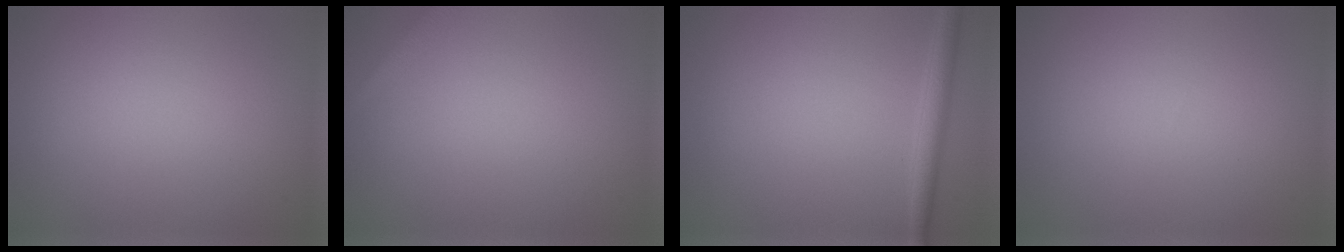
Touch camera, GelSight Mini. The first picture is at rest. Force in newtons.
{"total": 1.6, "press": 1.6, "slide": 0.1}
{"total": 2.0, "press": 2.0, "slide": 0.1}
{"total": 0.0}